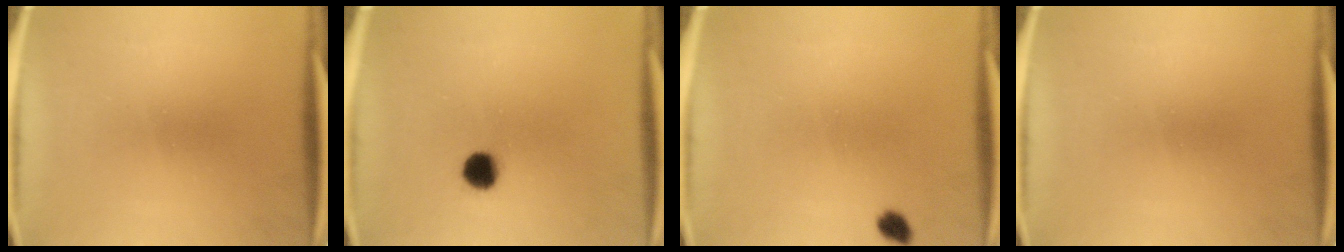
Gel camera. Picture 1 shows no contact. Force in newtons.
{"total": 4.8}
{"total": 1.9}
{"total": 0.0}